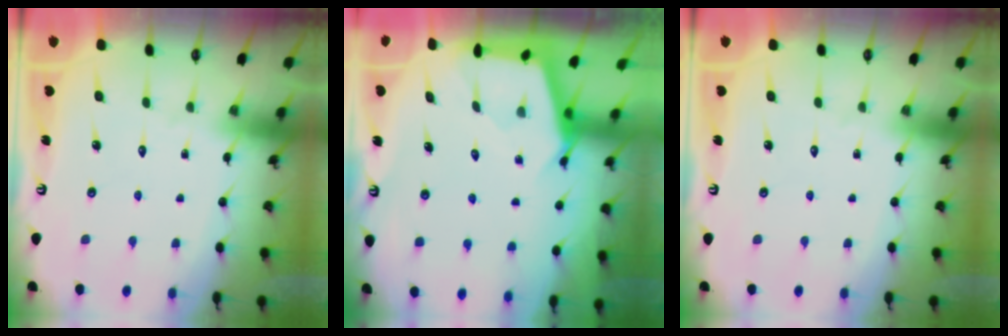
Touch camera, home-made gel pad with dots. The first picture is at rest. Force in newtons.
{"total": 2.7, "press": 2.7, "slide": 0.3}
{"total": 0.0}